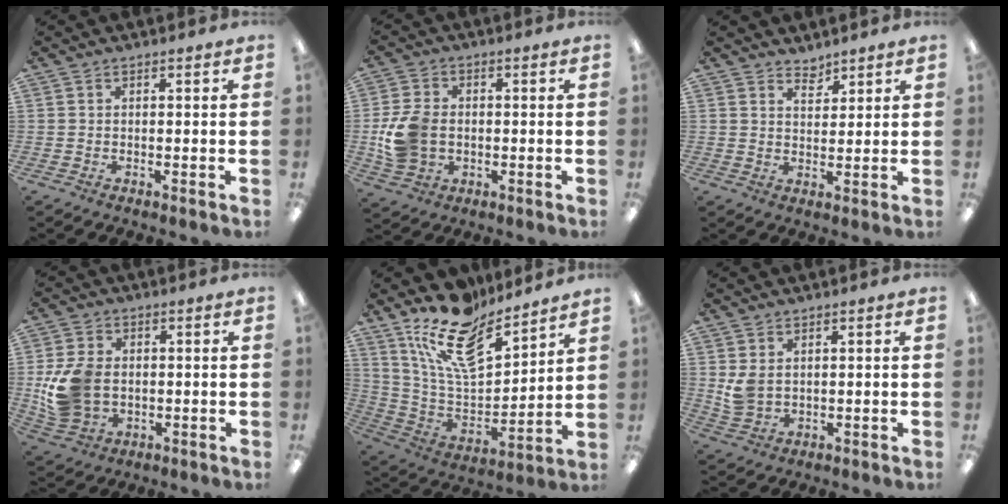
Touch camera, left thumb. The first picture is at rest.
{"total": 10.1, "force": [-0.6, 7.7, 6.5], "torque": [-0.137, 0.013, -0.007]}
{"total": 3.5, "force": [3.3, 1.1, 0.2], "torque": [0.006, -0.024, 0.059]}
{"total": 12.0, "force": [-0.2, 9.0, 7.8], "torque": [-0.175, 0.010, -0.001]}
{"total": 18.4, "force": [13.8, 7.4, 9.7], "torque": [-0.189, -0.091, 0.248]}
{"total": 4.5, "force": [1.7, 3.0, 2.9], "torque": [-0.065, 0.002, 0.032]}